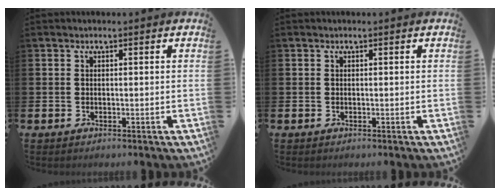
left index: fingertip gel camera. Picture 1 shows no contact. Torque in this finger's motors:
{"motor_torque": [0.00, 0.00, 0.00, 0.00]}